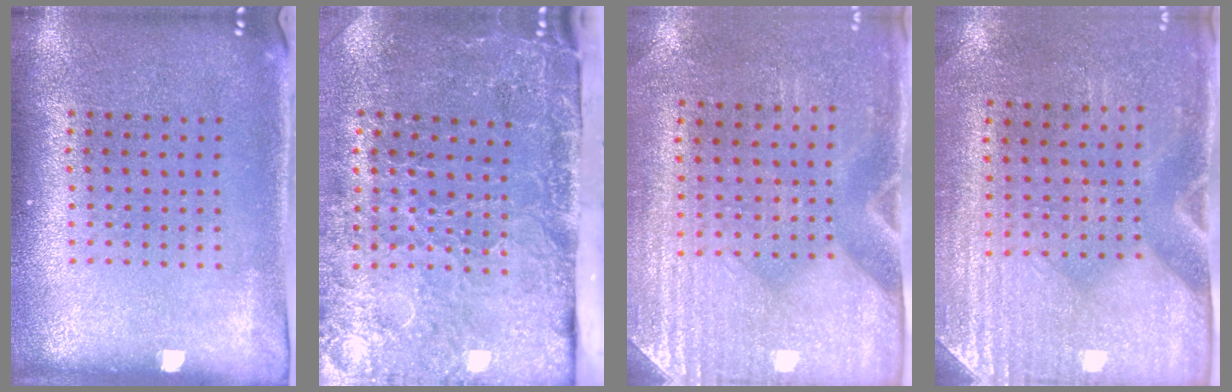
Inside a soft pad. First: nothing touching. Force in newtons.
{"total": 4.9, "press": 3.7, "slide": 3.3}
{"total": 3.0, "press": 2.6, "slide": 1.5}
{"total": 3.0, "press": 2.6, "slide": 1.5}